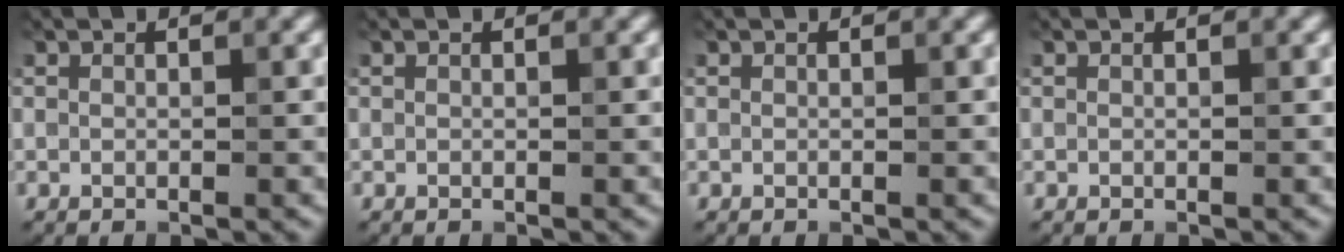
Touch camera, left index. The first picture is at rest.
{"total": 0.0}
{"total": 0.0}
{"total": 0.0}